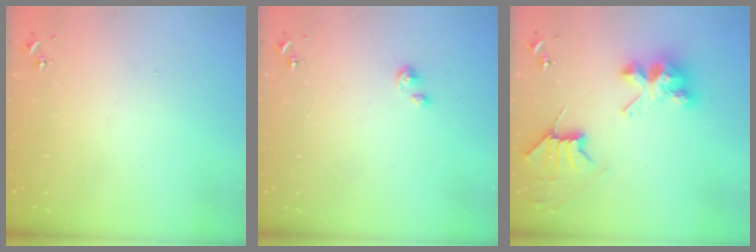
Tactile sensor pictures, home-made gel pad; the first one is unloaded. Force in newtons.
{"total": 2.3, "press": 2.3, "slide": 0.2}
{"total": 9.2, "press": 9.0, "slide": 1.5}